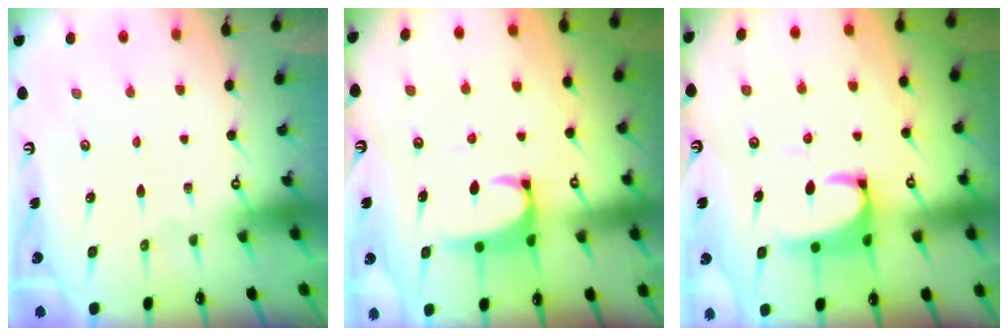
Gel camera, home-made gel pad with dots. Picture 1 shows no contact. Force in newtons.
{"total": 2.0, "press": 1.9, "slide": 0.7}
{"total": 2.4, "press": 2.2, "slide": 0.9}